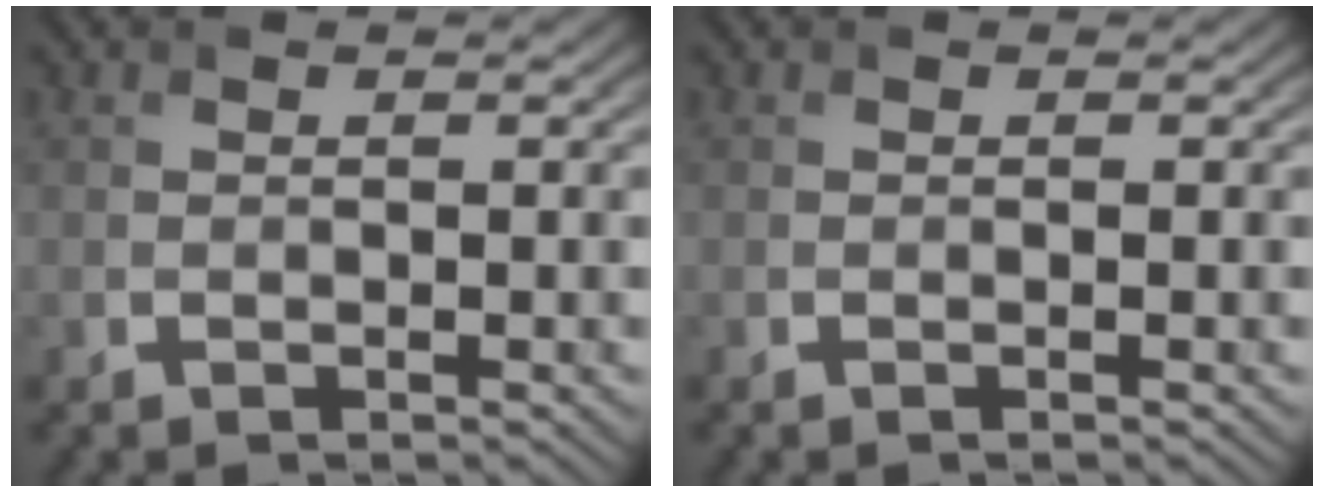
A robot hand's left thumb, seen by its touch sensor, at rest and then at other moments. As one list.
[{"total": 0.0}]